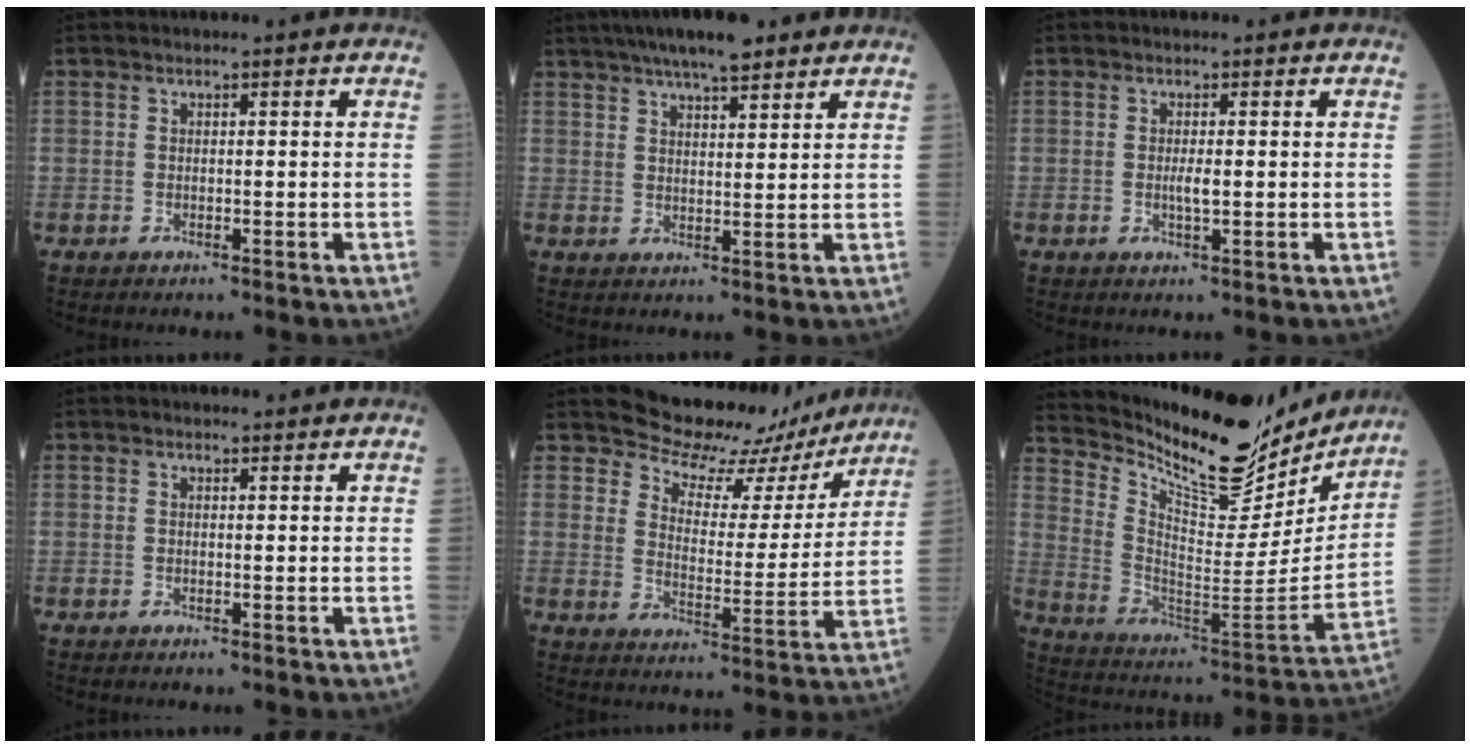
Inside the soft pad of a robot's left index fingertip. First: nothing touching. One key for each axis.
{"total": 8.7, "fx": 6.6, "fy": 1.5, "fz": 5.4, "tx": -0.080, "ty": 0.024, "tz": 0.102}
{"total": 1.7, "fx": -0.4, "fy": 0.3, "fz": 1.7, "tx": -0.033, "ty": -0.004, "tz": -0.007}
{"total": 0.0}
{"total": 13.1, "fx": 12.0, "fy": 4.8, "fz": 1.8, "tx": -0.018, "ty": -0.016, "tz": 0.149}
{"total": 21.6, "fx": 19.0, "fy": 5.9, "fz": 8.4, "tx": -0.152, "ty": -0.035, "tz": 0.292}